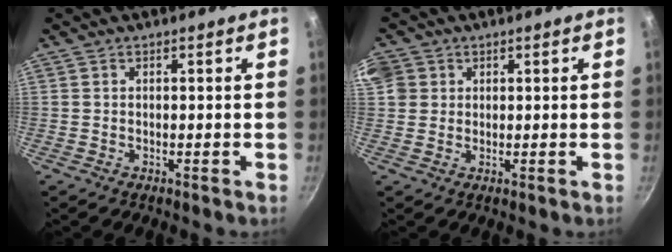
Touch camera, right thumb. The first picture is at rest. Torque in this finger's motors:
{"motor_torque": [-1.30, 2.16, 0.89, 1.27, 0.15]}